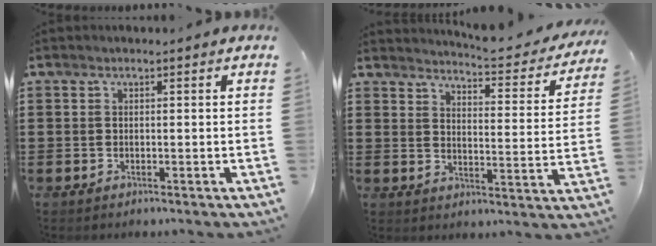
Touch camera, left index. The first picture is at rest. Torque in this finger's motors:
{"motor_torque": [1.07, -1.07, 0.19, 0.09]}